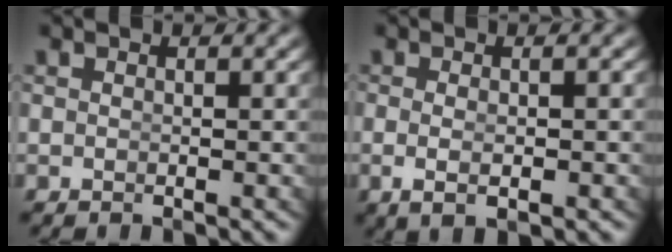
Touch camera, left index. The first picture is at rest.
{"total": 2.4, "force": [-0.8, 0.2, 2.3], "torque": [-0.051, -0.012, 0.000]}